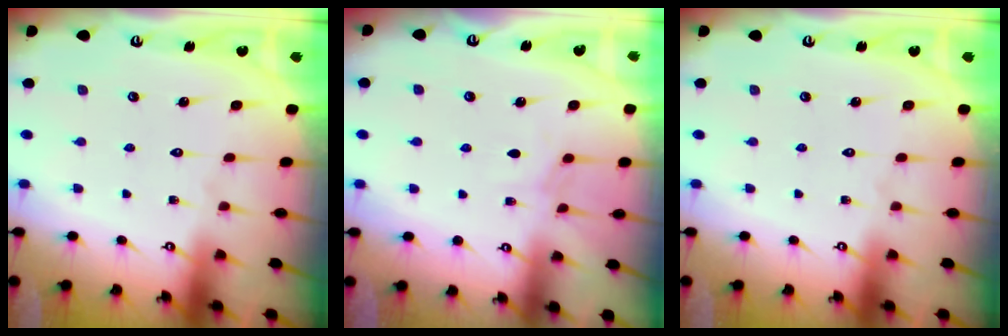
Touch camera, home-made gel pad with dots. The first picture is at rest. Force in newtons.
{"total": 2.9, "press": 2.8, "slide": 0.5}
{"total": 0.0}